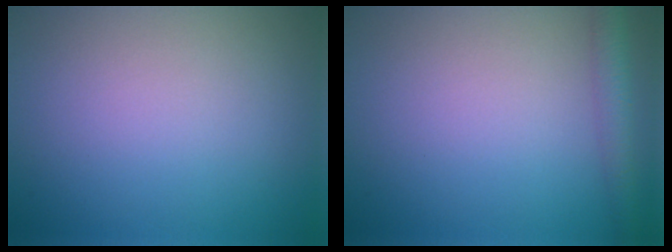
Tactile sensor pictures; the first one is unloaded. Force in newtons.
{"total": 2.8, "press": 2.8, "slide": 0.1}